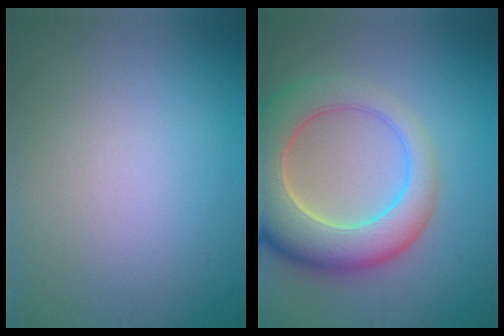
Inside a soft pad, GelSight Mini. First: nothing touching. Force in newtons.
{"total": 9.8, "press": 9.8, "slide": 0.7}